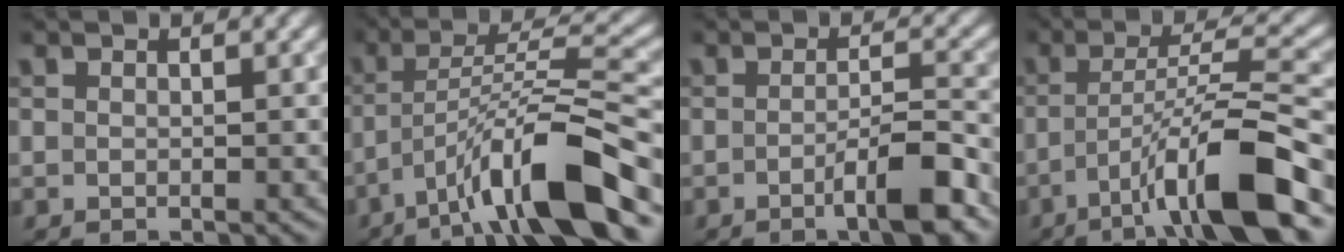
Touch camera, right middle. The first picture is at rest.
{"total": 10.6, "force": [-6.1, 1.9, 8.4], "torque": [-0.133, 0.016, -0.108]}
{"total": 5.0, "force": [-2.2, 0.9, 4.4], "torque": [-0.066, 0.003, -0.039]}
{"total": 9.9, "force": [-5.1, 1.6, 8.4], "torque": [-0.131, 0.013, -0.088]}